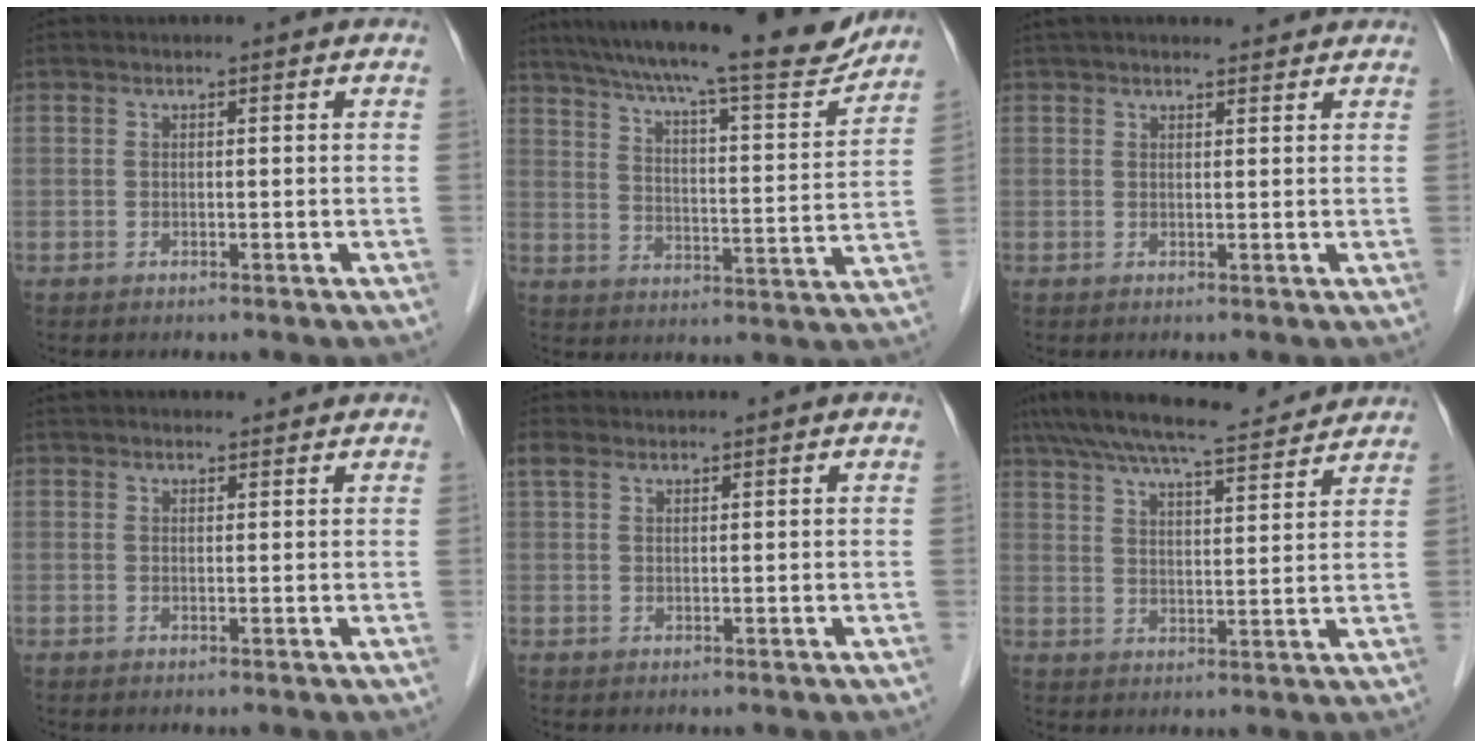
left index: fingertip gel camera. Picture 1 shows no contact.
{"total": 22.4, "force": [19.6, 2.0, 10.5], "torque": [-0.175, -0.019, 0.272]}
{"total": 8.4, "force": [7.5, 1.8, 3.3], "torque": [-0.047, 0.035, 0.102]}
{"total": 4.7, "force": [4.3, 1.1, 1.5], "torque": [-0.016, 0.032, 0.057]}
{"total": 1.9, "force": [1.6, 0.6, 0.7], "torque": [-0.022, 0.023, 0.036]}
{"total": 15.4, "force": [14.0, 1.8, 6.2], "torque": [-0.114, 0.030, 0.211]}